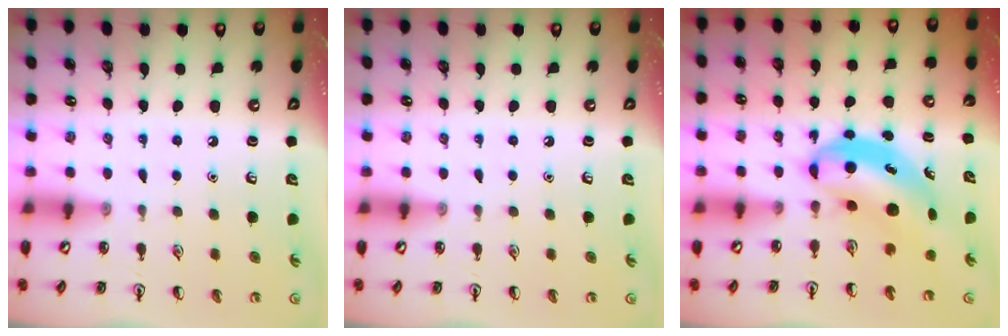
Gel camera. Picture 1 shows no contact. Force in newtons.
{"total": 0.0}
{"total": 6.2, "press": 6.0, "slide": 1.7}